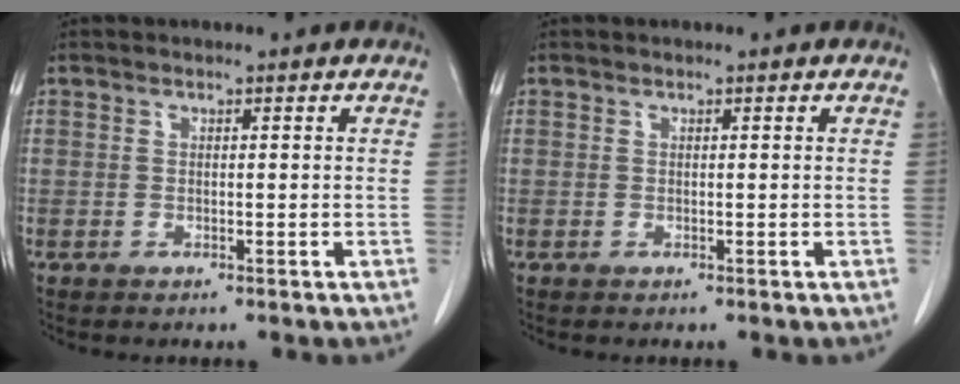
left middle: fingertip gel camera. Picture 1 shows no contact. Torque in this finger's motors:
{"motor_torque": [0.35, -0.29, -0.13, 0.00]}